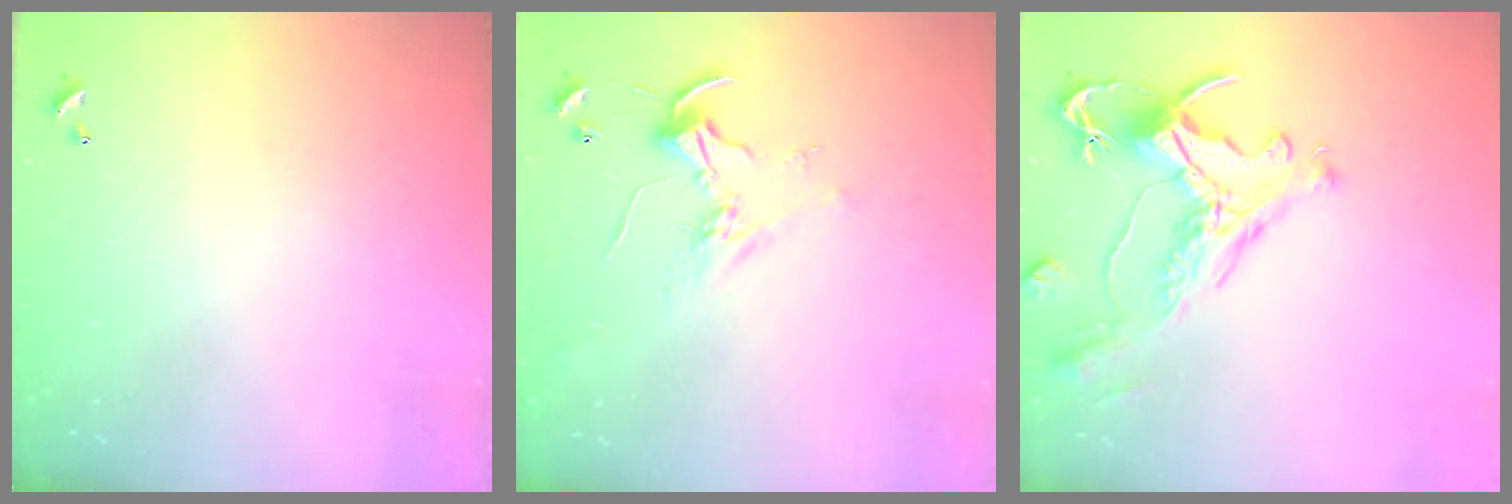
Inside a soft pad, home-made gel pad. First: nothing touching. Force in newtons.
{"total": 2.5, "press": 2.5, "slide": 0.2}
{"total": 1.8, "press": 1.2, "slide": 1.3}